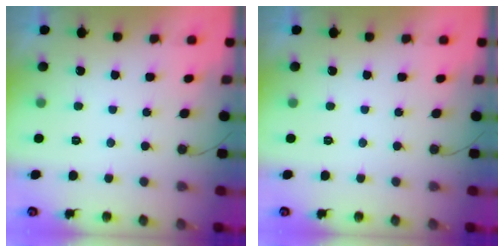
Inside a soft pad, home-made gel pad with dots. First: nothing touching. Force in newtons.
{"total": 0.0}